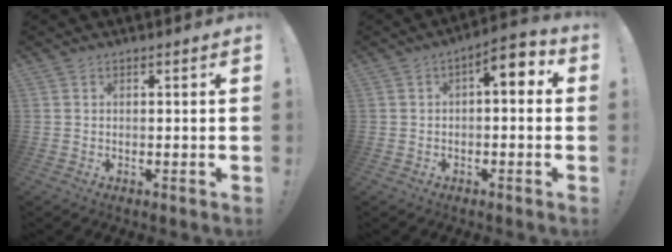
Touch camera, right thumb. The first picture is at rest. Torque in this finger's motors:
{"motor_torque": [0.34, 1.24, 0.65, -0.02, 0.08]}